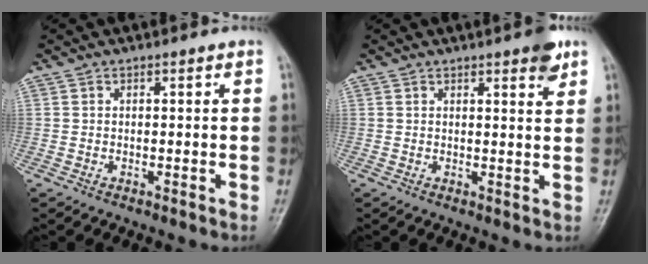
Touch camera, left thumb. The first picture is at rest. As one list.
[{"total": 4.2, "force": [2.6, 1.0, 3.2], "torque": [-0.034, -0.012, 0.030]}]